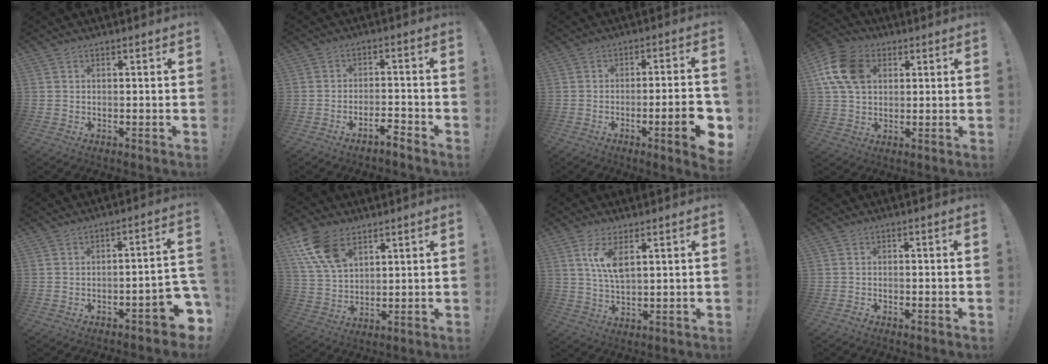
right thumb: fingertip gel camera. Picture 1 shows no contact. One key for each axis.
{"total": 4.2, "fx": -3.5, "fy": 0.7, "fz": 2.1, "tx": -0.029, "ty": 0.018, "tz": -0.061}
{"total": 11.5, "fx": -3.7, "fy": 1.9, "fz": 10.7, "tx": -0.141, "ty": 0.006, "tz": -0.051}
{"total": 14.1, "fx": 4.2, "fy": 10.4, "fz": 8.6, "tx": -0.166, "ty": 0.001, "tz": 0.084}
{"total": 9.5, "fx": -5.5, "fy": 1.9, "fz": 7.5, "tx": -0.098, "ty": 0.023, "tz": -0.094}
{"total": 12.9, "fx": 7.2, "fy": 7.6, "fz": 7.5, "tx": -0.151, "ty": -0.028, "tz": 0.140}
{"total": 7.6, "fx": 3.2, "fy": 2.8, "fz": 6.3, "tx": -0.118, "ty": -0.013, "tz": 0.053}
{"total": 1.5, "fx": -1.4, "fy": 0.3, "fz": 0.4, "tx": -0.008, "ty": 0.005, "tz": -0.024}